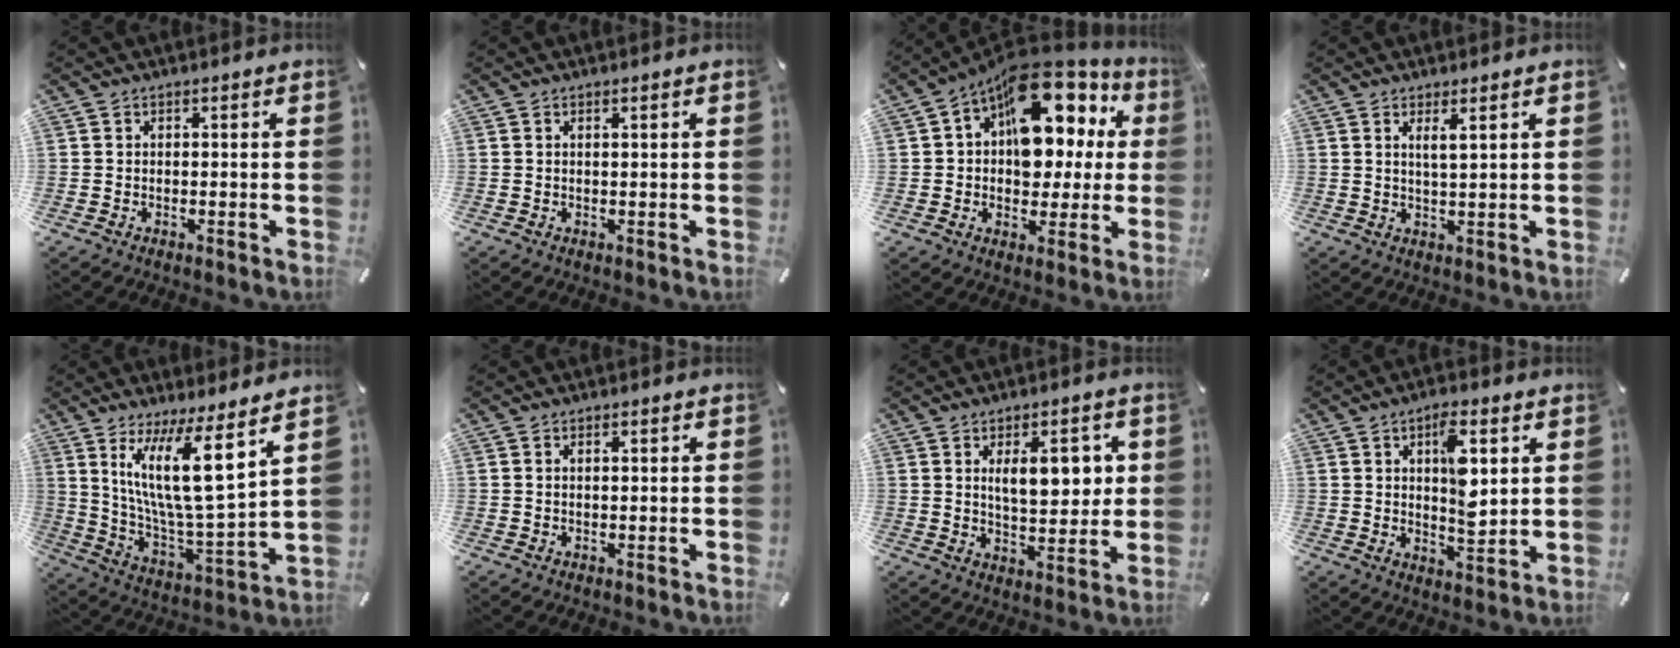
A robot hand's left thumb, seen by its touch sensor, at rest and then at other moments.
{"total": 0.7, "force": [0.3, 0.0, 0.7], "torque": [-0.011, 0.000, 0.004]}
{"total": 17.2, "force": [8.4, 10.3, 11.1], "torque": [-0.169, -0.073, 0.148]}
{"total": 3.1, "force": [1.8, -0.1, 2.5], "torque": [-0.054, -0.003, 0.030]}
{"total": 16.5, "force": [9.4, 2.7, 13.3], "torque": [-0.256, -0.055, 0.149]}
{"total": 0.8, "force": [0.3, 0.2, 0.8], "torque": [-0.014, 0.000, 0.004]}
{"total": 10.5, "force": [3.2, 5.4, 8.4], "torque": [-0.114, -0.010, 0.048]}
{"total": 9.4, "force": [3.2, 3.9, 7.9], "torque": [-0.113, -0.018, 0.047]}